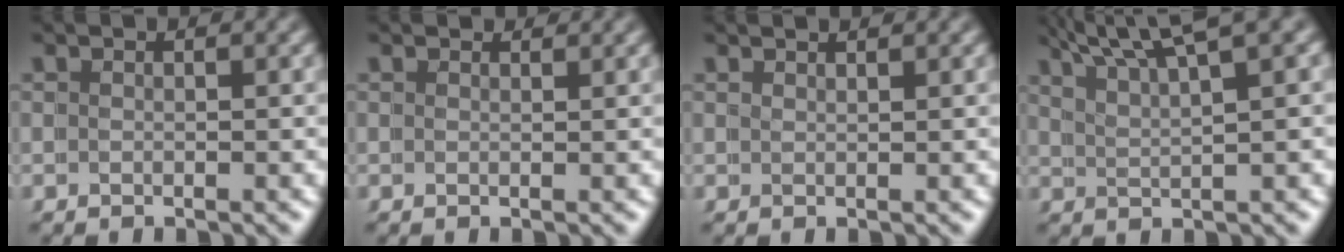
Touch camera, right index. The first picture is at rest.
{"total": 1.2, "force": [1.1, -0.4, 0.2], "torque": [0.000, 0.001, 0.018]}
{"total": 1.3, "force": [1.2, -0.6, 0.0], "torque": [0.004, 0.001, 0.022]}
{"total": 5.7, "force": [5.0, 0.2, 2.9], "torque": [-0.043, 0.021, 0.078]}